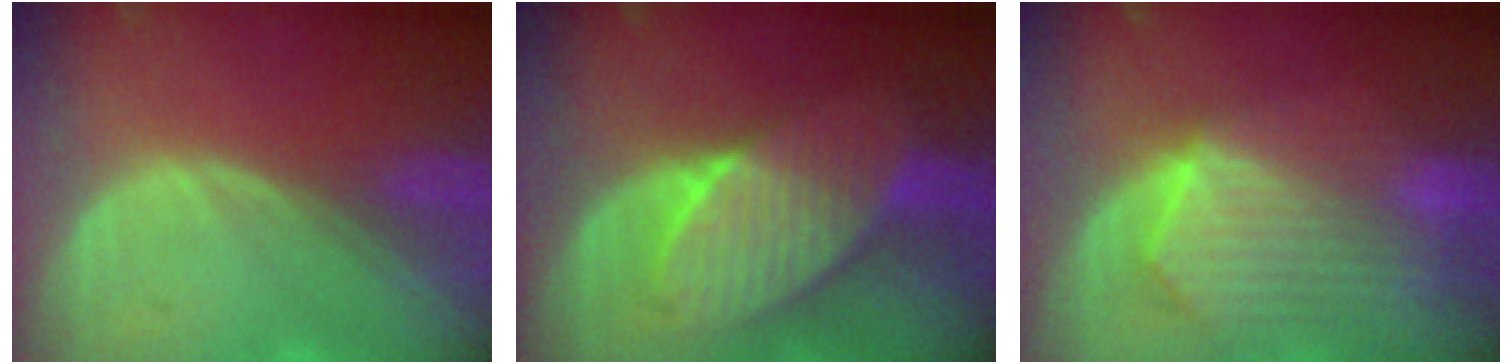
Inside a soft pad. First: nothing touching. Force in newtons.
{"total": 8.8, "press": 8.8, "slide": 0.3}
{"total": 10.3, "press": 8.9, "slide": 5.3}